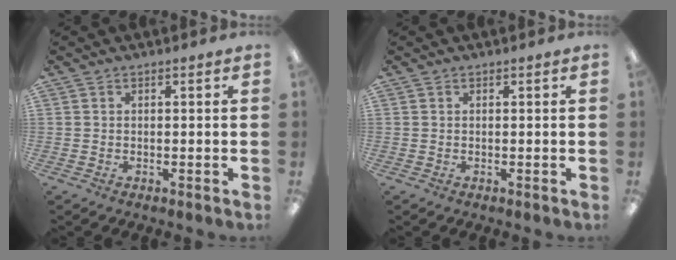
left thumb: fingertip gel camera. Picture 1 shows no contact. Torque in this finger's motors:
{"motor_torque": [-0.10, -0.10, 0.15, 0.10, 0.00]}